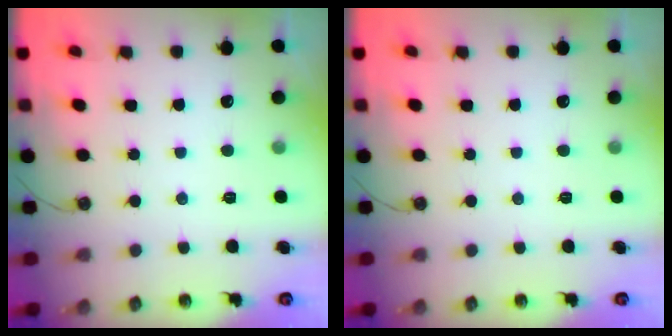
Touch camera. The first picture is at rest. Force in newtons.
{"total": 0.0}